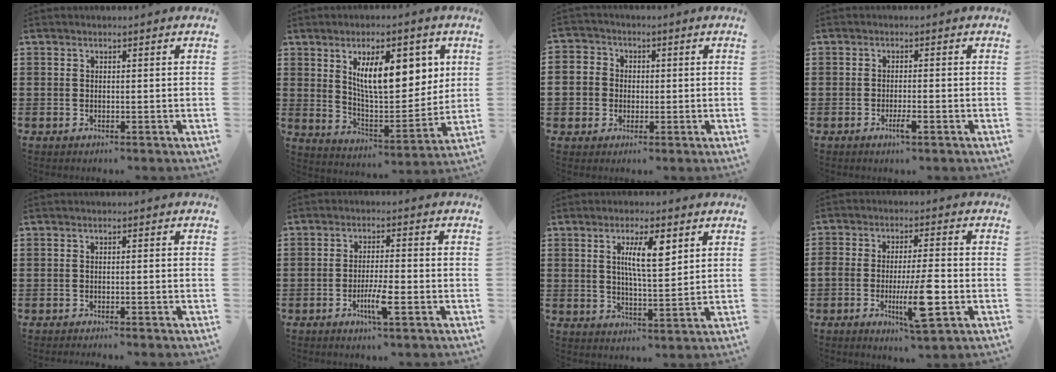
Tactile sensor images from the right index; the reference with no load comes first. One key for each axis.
{"total": 12.0, "fx": 4.7, "fy": 5.0, "fz": 9.8, "tx": -0.159, "ty": -0.007, "tz": 0.078}
{"total": 4.5, "fx": -0.7, "fy": 4.4, "fz": 0.6, "tx": -0.037, "ty": 0.010, "tz": -0.020}
{"total": 2.6, "fx": -1.3, "fy": 0.3, "fz": 2.2, "tx": -0.044, "ty": -0.004, "tz": -0.025}
{"total": 0.8, "fx": -0.7, "fy": -0.2, "fz": 0.2, "tx": -0.003, "ty": -0.002, "tz": -0.015}
{"total": 4.9, "fx": -2.1, "fy": 0.7, "fz": 4.4, "tx": -0.086, "ty": -0.006, "tz": -0.040}
{"total": 6.6, "fx": 2.6, "fy": 1.7, "fz": 5.9, "tx": -0.114, "ty": 0.004, "tz": 0.040}
{"total": 9.5, "fx": -3.0, "fy": 1.8, "fz": 8.9, "tx": -0.160, "ty": -0.007, "tz": -0.052}